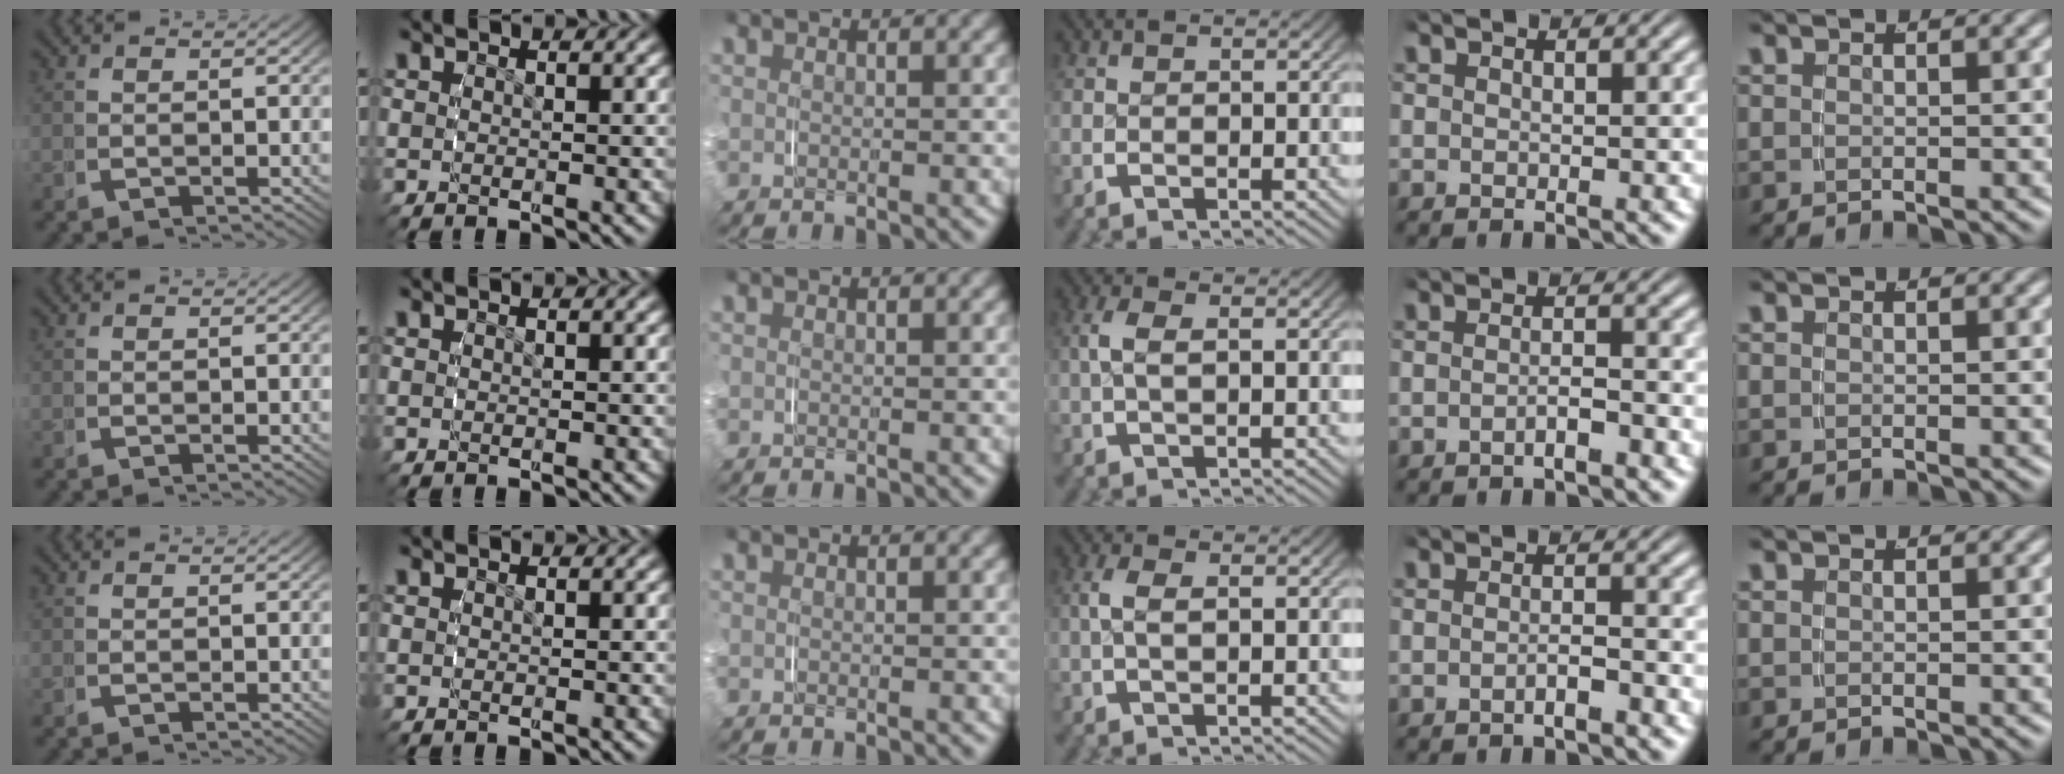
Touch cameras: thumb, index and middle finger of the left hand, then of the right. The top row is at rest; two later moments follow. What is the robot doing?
{"motion": "grasp_and_lifting", "object": "toothpaste"}